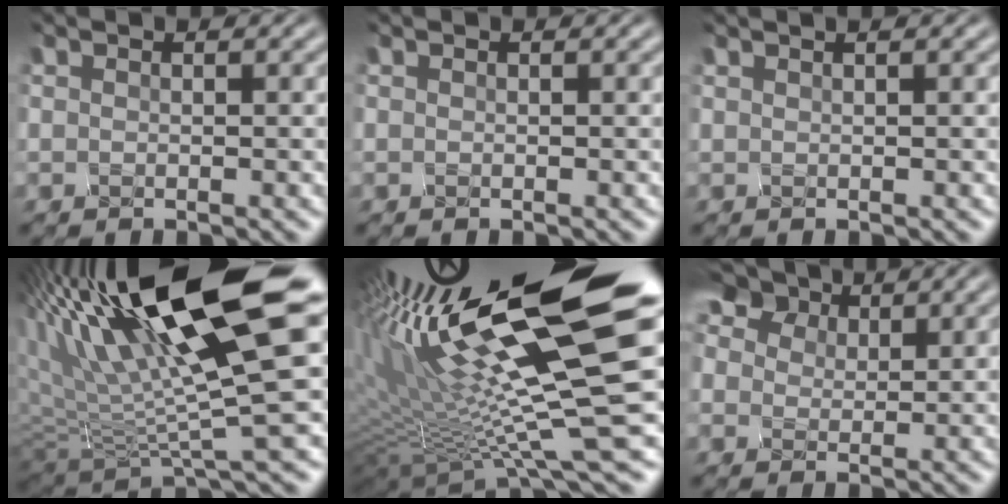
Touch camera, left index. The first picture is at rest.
{"total": 0.0}
{"total": 1.5, "force": [0.9, 0.6, 1.0], "torque": [-0.005, 0.017, 0.000]}
{"total": 14.1, "force": [3.4, 3.0, 13.3], "torque": [-0.251, 0.003, 0.069]}
{"total": 17.5, "force": [2.7, 3.2, 17.0], "torque": [-0.298, -0.007, 0.055]}
{"total": 7.1, "force": [4.7, 4.4, 3.0], "torque": [-0.110, -0.001, 0.093]}